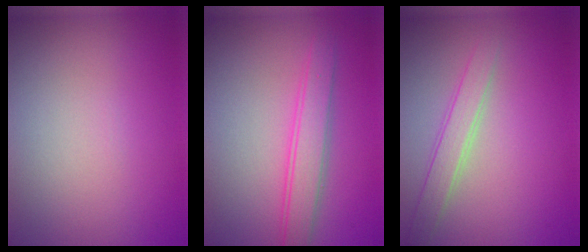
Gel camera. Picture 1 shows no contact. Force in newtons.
{"total": 3.0, "press": 3.0, "slide": 0.0}
{"total": 2.3, "press": 2.3, "slide": 0.1}